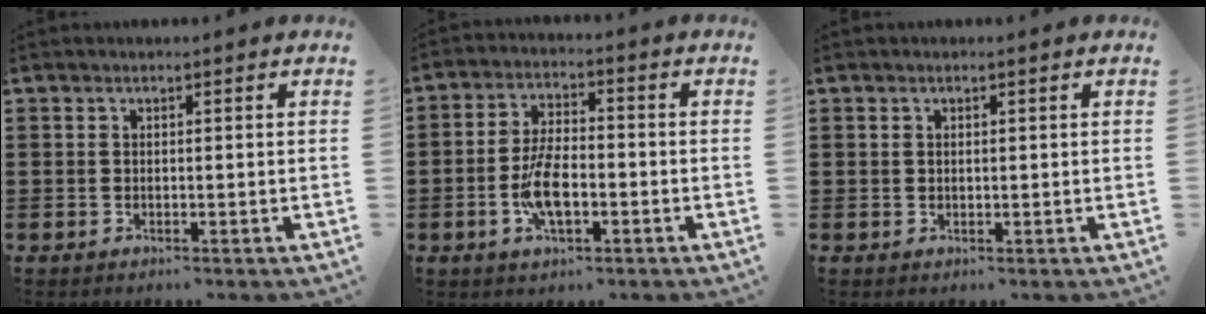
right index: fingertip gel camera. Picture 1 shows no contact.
{"total": 7.3, "force": [-2.0, 3.2, 6.2], "torque": [-0.139, -0.002, -0.042]}
{"total": 0.5, "force": [0.3, 0.4, 0.2], "torque": [-0.006, 0.002, 0.006]}